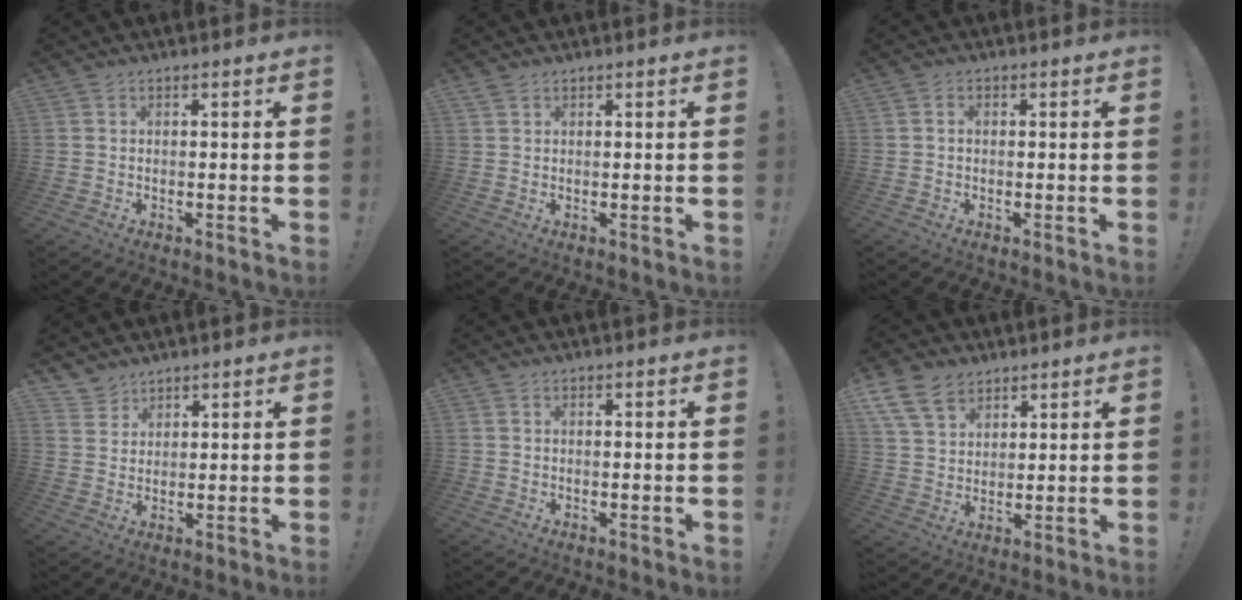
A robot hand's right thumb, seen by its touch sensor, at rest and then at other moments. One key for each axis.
{"total": 1.1, "fx": 0.9, "fy": 0.5, "fz": 0.5, "tx": -0.011, "ty": 0.001, "tz": 0.017}
{"total": 1.1, "fx": -0.2, "fy": 0.9, "fz": 0.6, "tx": -0.013, "ty": 0.006, "tz": -0.003}
{"total": 3.8, "fx": 3.2, "fy": 2.1, "fz": 0.2, "tx": -0.002, "ty": -0.022, "tz": 0.061}
{"total": 0.7, "fx": -0.4, "fy": 0.5, "fz": -0.1, "tx": 0.002, "ty": 0.002, "tz": -0.008}
{"total": 11.0, "fx": 6.7, "fy": 7.2, "fz": 4.9, "tx": -0.093, "ty": -0.028, "tz": 0.136}